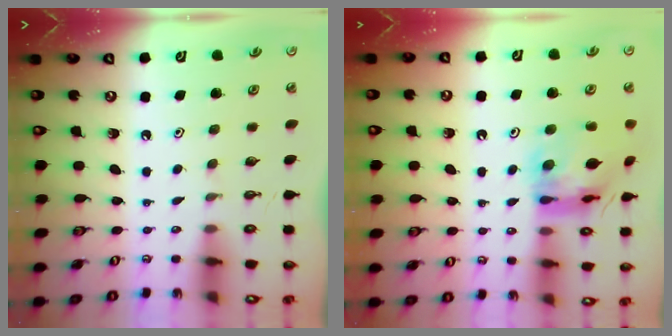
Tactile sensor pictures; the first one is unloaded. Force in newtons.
{"total": 14.0, "press": 14.0, "slide": 1.3}